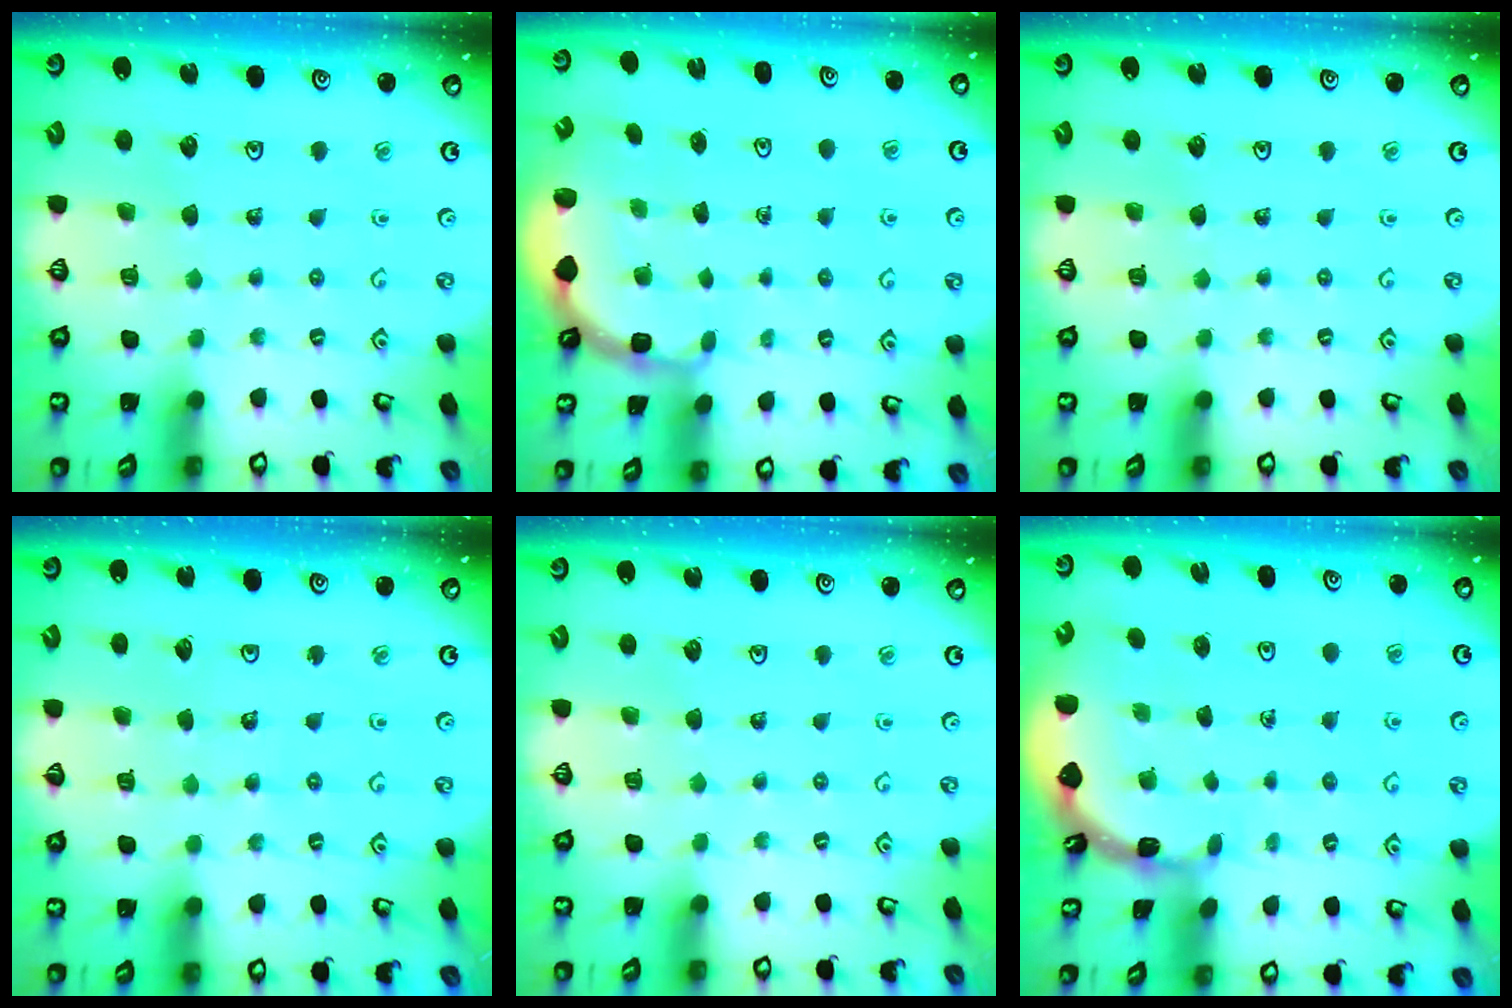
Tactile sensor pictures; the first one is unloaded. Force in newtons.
{"total": 2.3, "press": 1.7, "slide": 1.6}
{"total": 0.0}
{"total": 3.6, "press": 3.6, "slide": 0.5}
{"total": 0.0}
{"total": 1.6, "press": 1.6, "slide": 0.2}